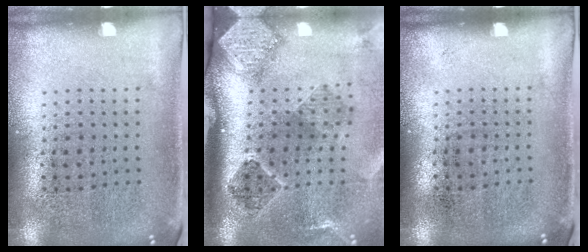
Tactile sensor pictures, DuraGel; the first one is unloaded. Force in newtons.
{"total": 2.9, "press": 1.8, "slide": 2.2}
{"total": 0.0}